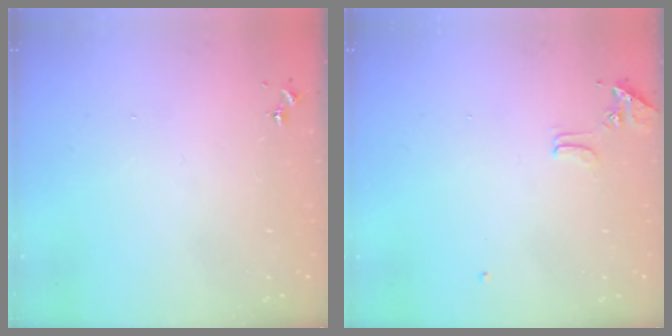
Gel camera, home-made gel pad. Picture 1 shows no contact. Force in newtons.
{"total": 8.0, "press": 7.9, "slide": 0.7}